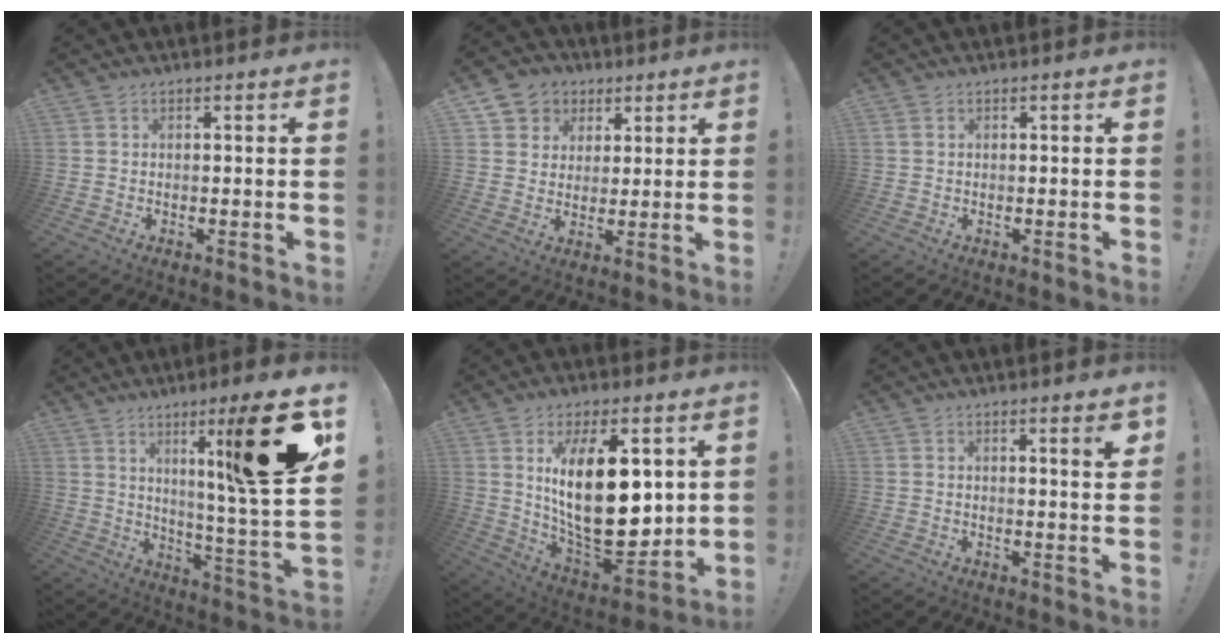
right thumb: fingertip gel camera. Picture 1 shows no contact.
{"total": 7.3, "force": [2.3, 6.8, 1.2], "torque": [-0.017, -0.011, 0.050]}
{"total": 0.6, "force": [0.2, 0.5, 0.3], "torque": [-0.014, 0.005, 0.006]}
{"total": 20.0, "force": [8.2, -0.3, 18.3], "torque": [-0.258, -0.064, 0.104]}
{"total": 23.7, "force": [4.9, 10.7, 20.5], "torque": [-0.367, -0.044, 0.081]}
{"total": 3.1, "force": [2.1, -0.1, 2.3], "torque": [-0.024, -0.013, 0.029]}